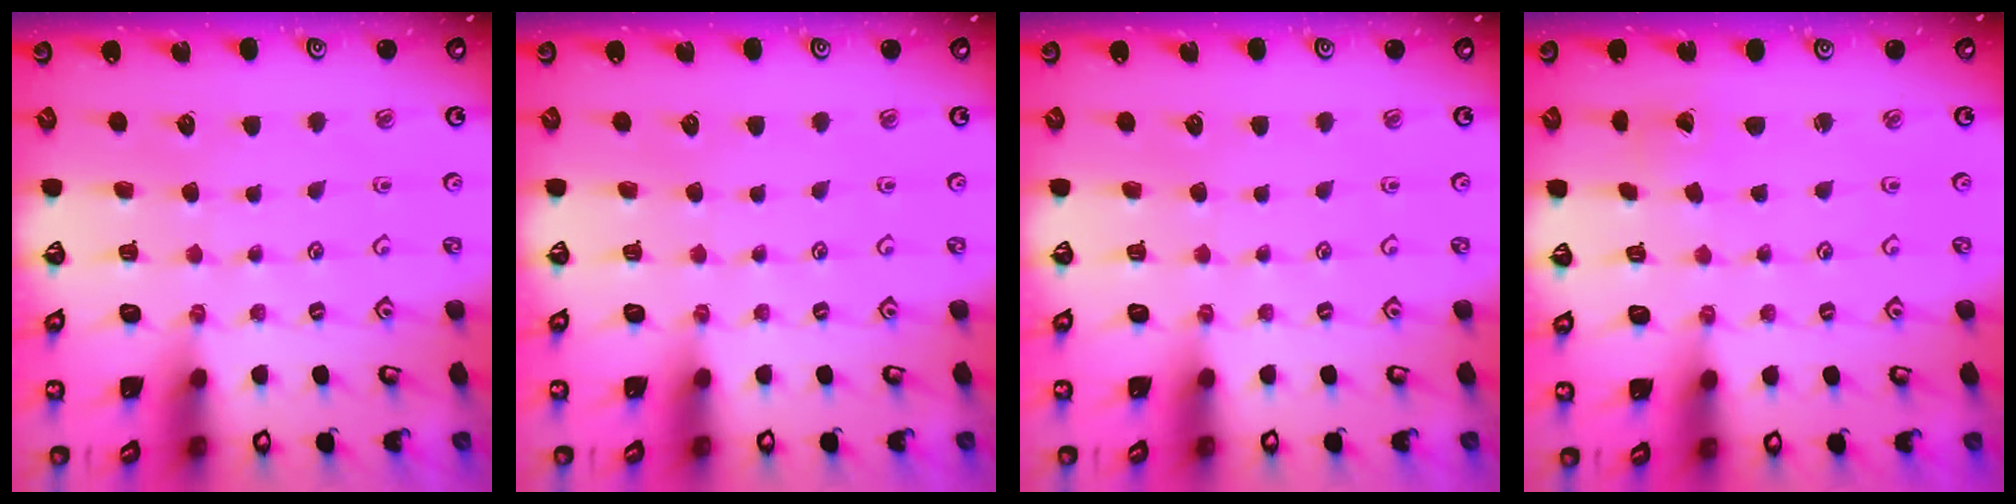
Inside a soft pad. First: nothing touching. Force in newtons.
{"total": 0.0}
{"total": 0.0}
{"total": 0.0}